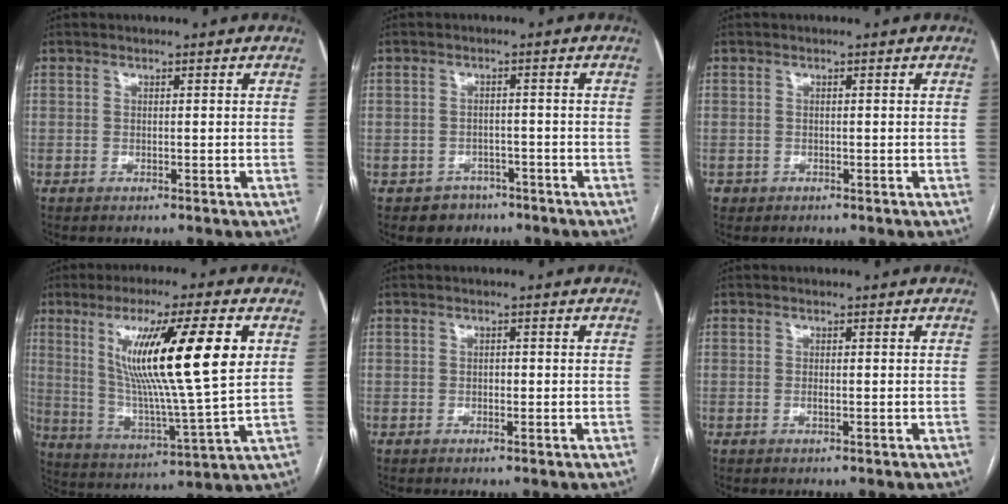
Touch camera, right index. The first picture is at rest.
{"total": 3.9, "force": [-2.3, 3.1, -0.1], "torque": [0.005, 0.013, -0.031]}
{"total": 0.8, "force": [-0.3, 0.7, -0.1], "torque": [-0.001, 0.006, -0.006]}
{"total": 18.8, "force": [5.5, 0.4, 18.0], "torque": [-0.313, -0.008, 0.088]}
{"total": 0.7, "force": [-0.1, 0.5, 0.5], "torque": [-0.006, 0.003, -0.003]}
{"total": 0.6, "force": [-0.2, 0.1, 0.6], "torque": [-0.013, 0.000, -0.002]}